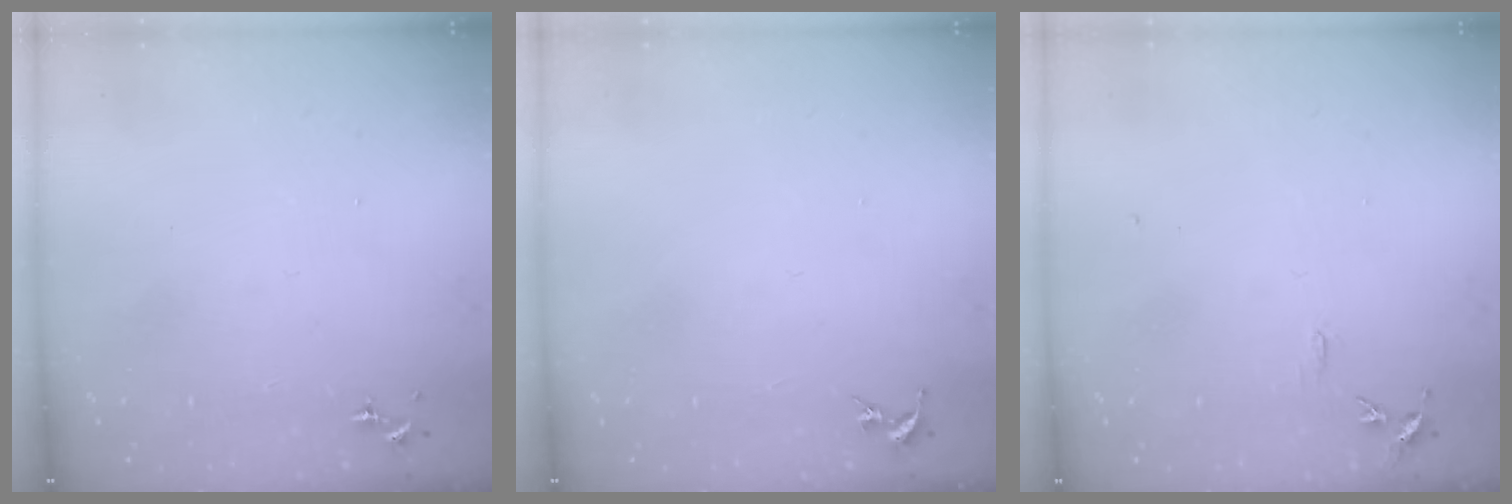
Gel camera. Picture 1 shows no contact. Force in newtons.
{"total": 0.0}
{"total": 5.8, "press": 5.8, "slide": 0.6}